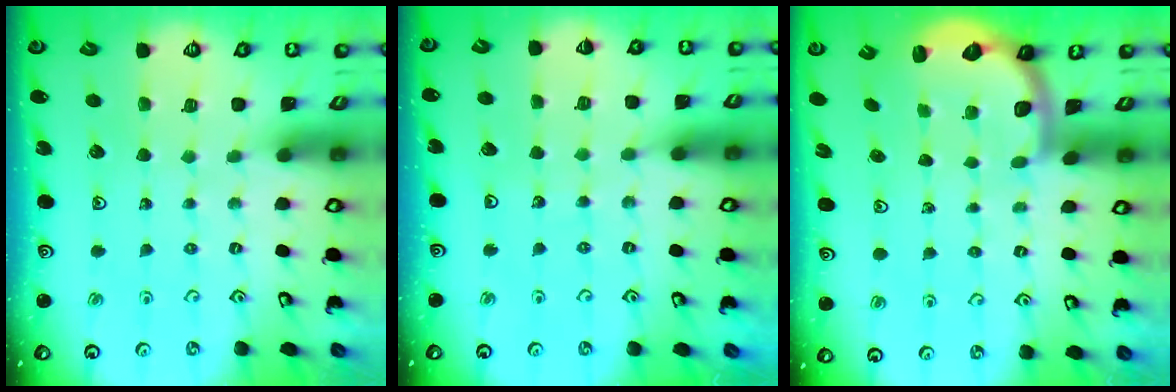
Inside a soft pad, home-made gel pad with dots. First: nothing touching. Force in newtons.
{"total": 3.4, "press": 3.4, "slide": 0.3}
{"total": 2.6, "press": 2.3, "slide": 1.2}